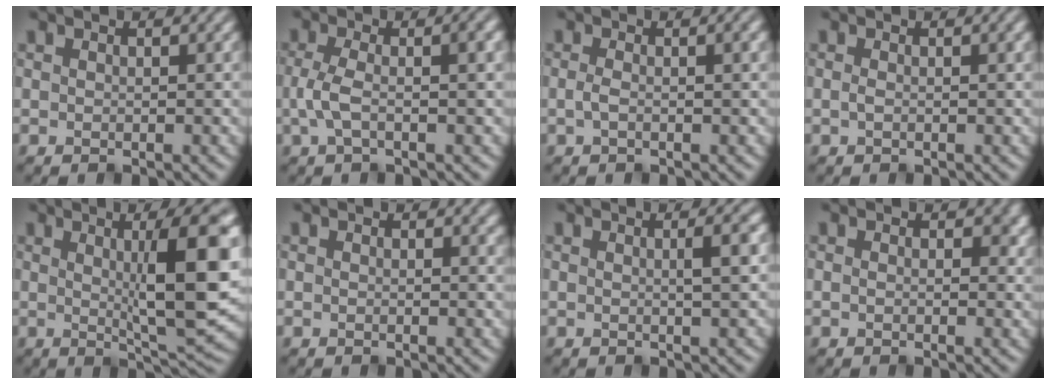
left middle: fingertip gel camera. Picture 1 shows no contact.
{"total": 4.5, "force": [0.0, 1.6, 4.2], "torque": [-0.091, 0.003, -0.005]}
{"total": 2.7, "force": [0.1, 1.0, 2.5], "torque": [-0.043, 0.004, -0.006]}
{"total": 1.3, "force": [0.1, 0.5, 1.2], "torque": [-0.025, 0.001, -0.001]}
{"total": 10.1, "force": [1.6, 1.9, 9.7], "torque": [-0.121, -0.002, 0.028]}
{"total": 0.6, "force": [0.3, 0.2, 0.5], "torque": [-0.004, -0.001, 0.004]}
{"total": 2.3, "force": [0.3, 0.5, 2.2], "torque": [-0.026, 0.007, 0.000]}
{"total": 1.9, "force": [0.4, 1.2, 1.4], "torque": [-0.015, -0.002, 0.004]}